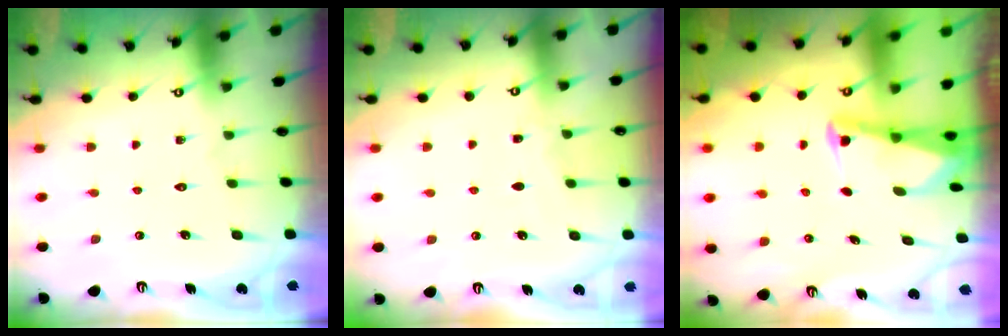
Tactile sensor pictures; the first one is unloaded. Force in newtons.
{"total": 2.6, "press": 2.6, "slide": 0.4}
{"total": 2.7, "press": 2.7, "slide": 0.6}